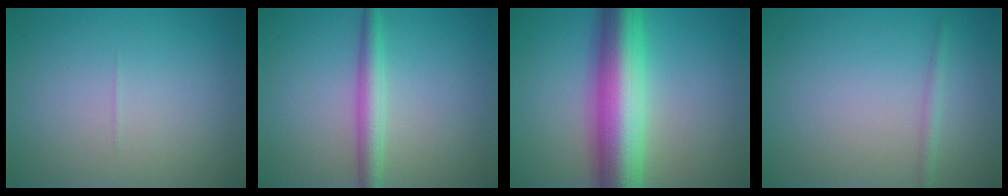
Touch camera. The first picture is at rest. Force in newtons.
{"total": 2.9, "press": 2.9, "slide": 0.1}
{"total": 10.4, "press": 10.4, "slide": 0.1}
{"total": 1.1, "press": 1.1, "slide": 0.1}